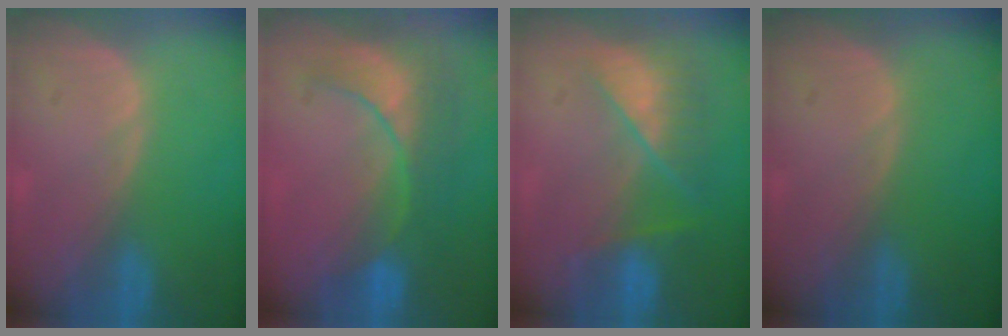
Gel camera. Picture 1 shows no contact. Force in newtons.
{"total": 8.4, "press": 7.9, "slide": 2.6}
{"total": 7.2, "press": 6.6, "slide": 2.9}
{"total": 0.0}